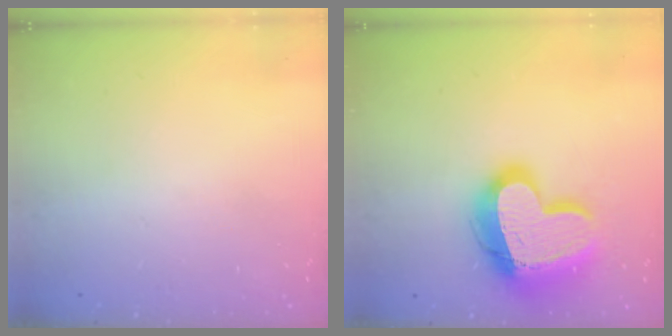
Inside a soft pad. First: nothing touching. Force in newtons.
{"total": 21.0, "press": 20.9, "slide": 1.9}